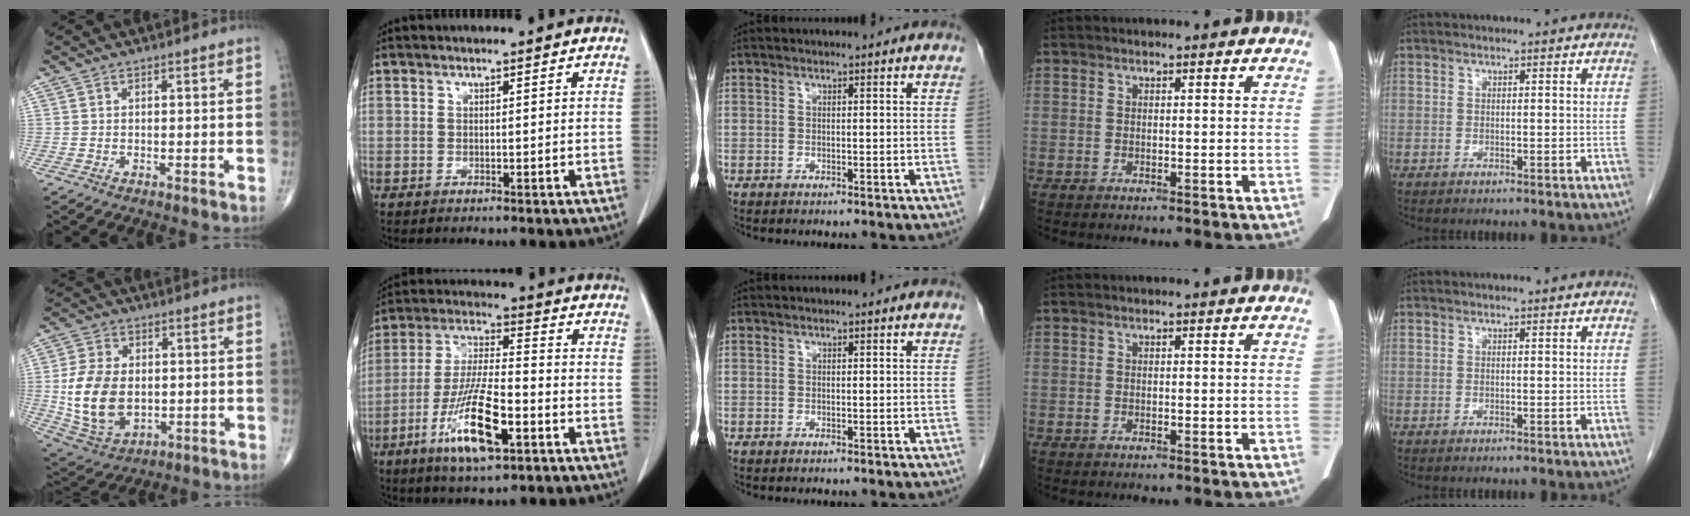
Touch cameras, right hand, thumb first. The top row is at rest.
{"thumb": {"total": 14.0, "force": [-0.5, 9.3, 10.5], "torque": [-0.193, -0.008, 0.008]}, "index": {"total": 13.1, "force": [-5.9, 2.5, 11.5], "torque": [-0.228, -0.015, -0.107]}}